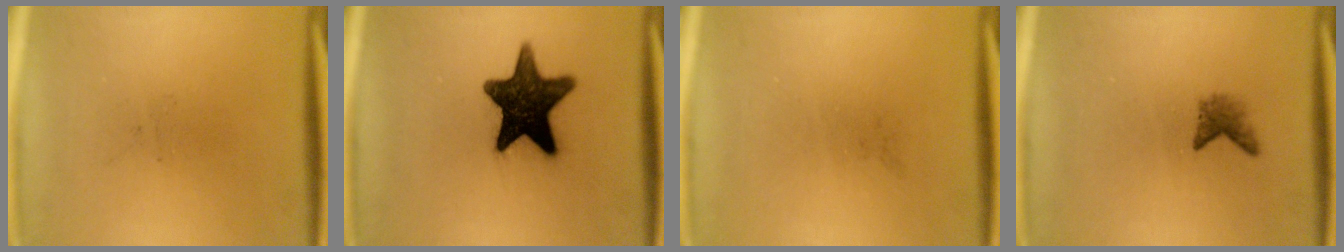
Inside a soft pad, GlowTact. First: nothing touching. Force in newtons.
{"total": 14.4}
{"total": 0.0}
{"total": 1.8}